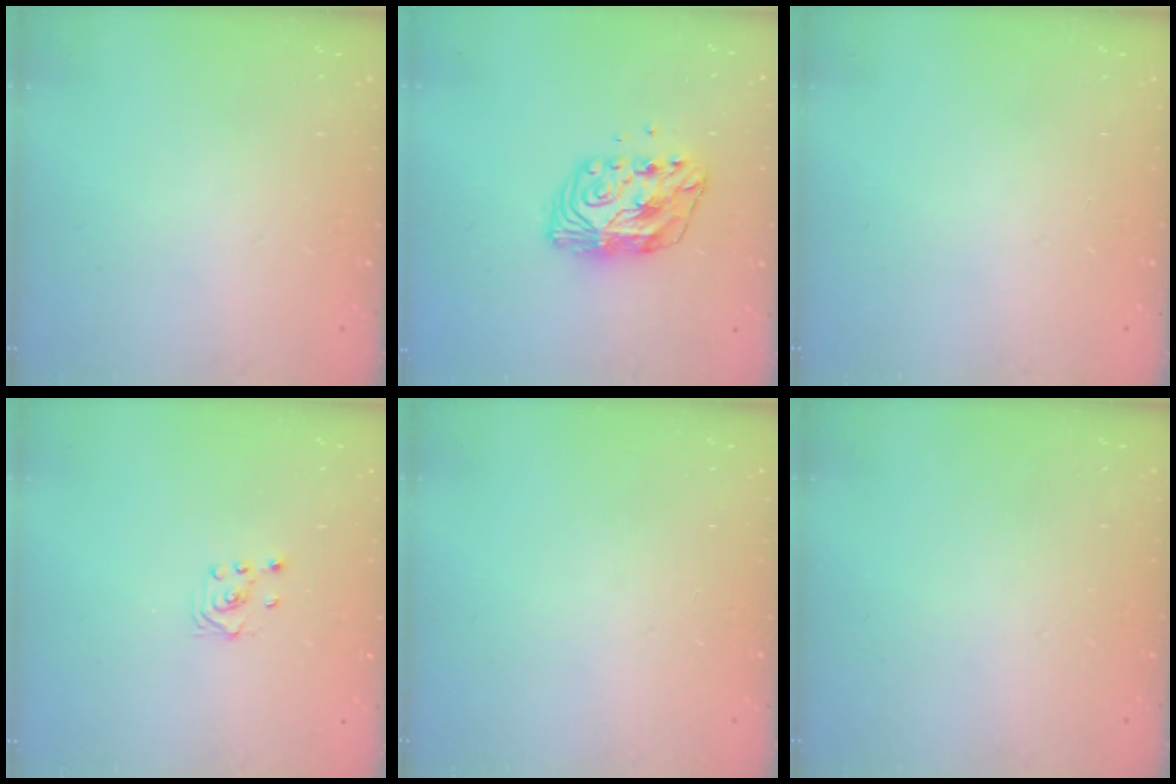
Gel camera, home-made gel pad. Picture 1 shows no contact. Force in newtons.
{"total": 9.7, "press": 9.7, "slide": 0.9}
{"total": 0.0}
{"total": 1.6, "press": 1.4, "slide": 0.9}
{"total": 0.0}
{"total": 0.0}